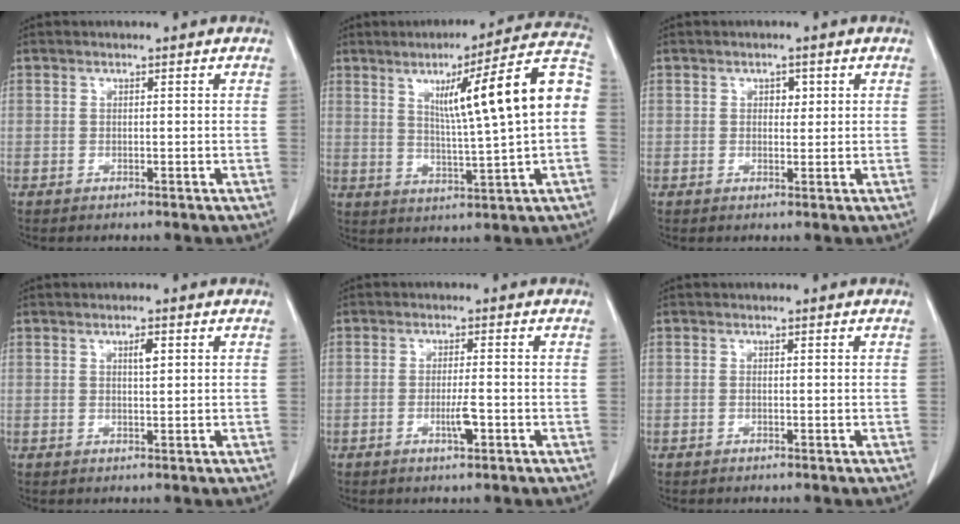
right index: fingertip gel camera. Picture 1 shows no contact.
{"total": 16.5, "force": [2.7, -0.1, 16.3], "torque": [-0.230, 0.026, 0.036]}
{"total": 1.6, "force": [0.5, 1.1, 1.1], "torque": [-0.014, -0.001, 0.006]}
{"total": 1.8, "force": [0.7, 0.4, 1.6], "torque": [-0.028, -0.001, 0.011]}
{"total": 3.0, "force": [-1.1, 0.2, 2.8], "torque": [-0.053, -0.002, -0.018]}
{"total": 0.0}